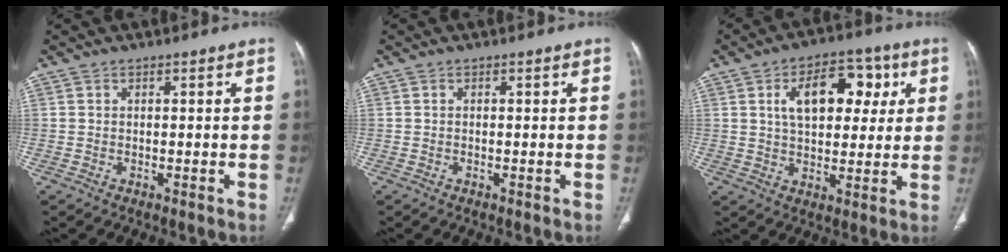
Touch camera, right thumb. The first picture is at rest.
{"total": 0.0}
{"total": 13.6, "force": [4.0, 8.0, 10.2], "torque": [-0.115, 0.007, 0.059]}